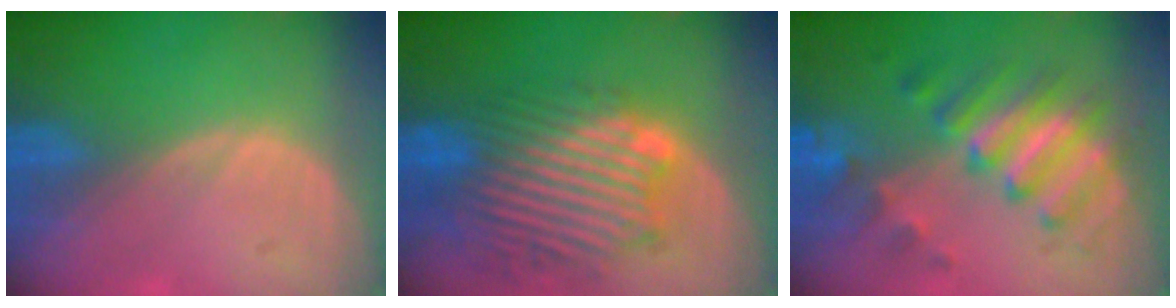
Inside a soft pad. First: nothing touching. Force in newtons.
{"total": 12.3, "press": 11.0, "slide": 5.5}
{"total": 8.0, "press": 8.0, "slide": 0.2}